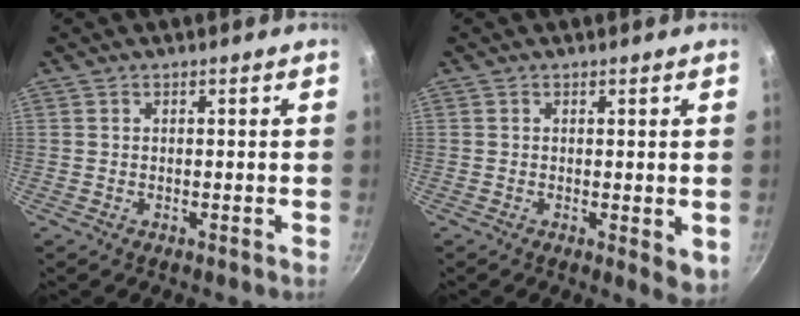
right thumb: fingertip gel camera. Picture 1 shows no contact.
{"total": 3.6, "force": [-0.4, 1.1, 3.4], "torque": [-0.045, -0.012, -0.005]}